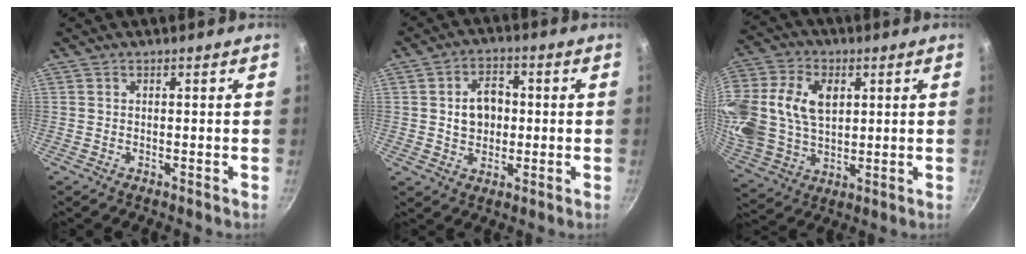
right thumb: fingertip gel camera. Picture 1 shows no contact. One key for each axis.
{"total": 7.7, "fx": 0.4, "fy": 5.9, "fz": 4.9, "tx": -0.053, "ty": 0.012, "tz": 0.005}
{"total": 22.1, "fx": 4.8, "fy": 15.5, "fz": 15.0, "tx": -0.338, "ty": 0.018, "tz": 0.095}